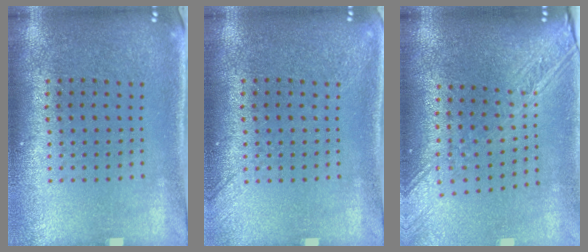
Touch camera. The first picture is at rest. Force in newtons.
{"total": 1.2, "press": 1.2, "slide": 0.2}
{"total": 2.7, "press": 2.1, "slide": 1.6}